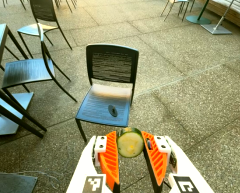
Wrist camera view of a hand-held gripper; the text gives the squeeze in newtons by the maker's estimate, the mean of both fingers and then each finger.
{"total": 9.4, "left": 8.9, "right": 10.0}